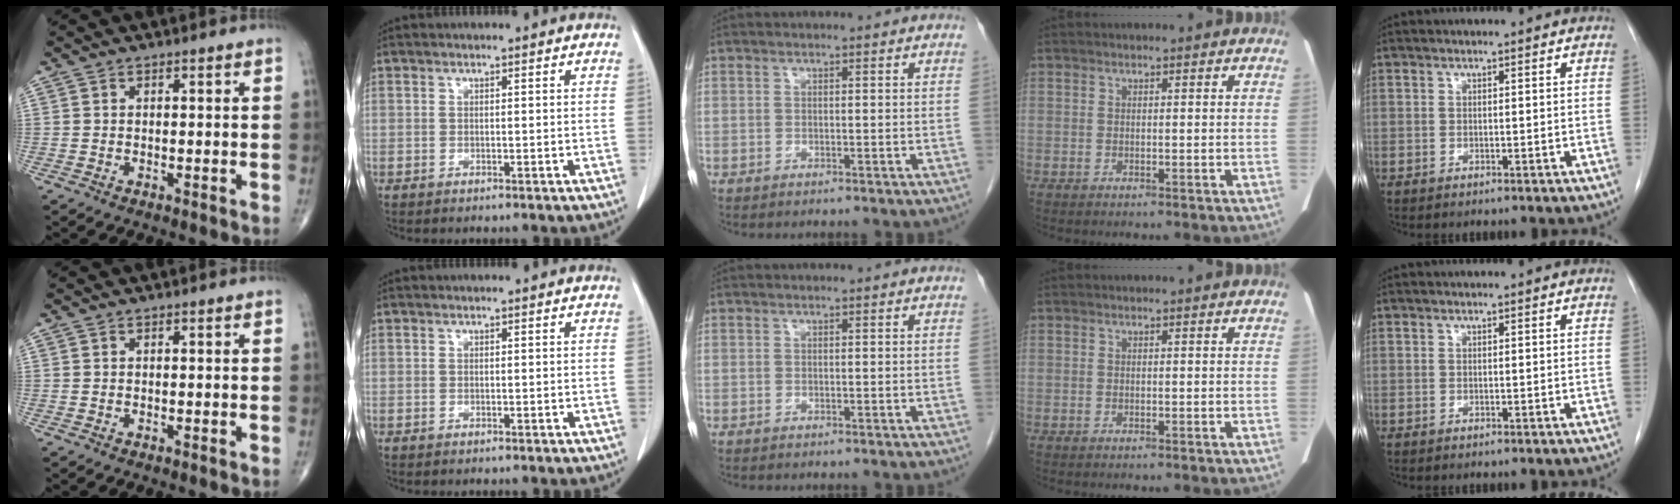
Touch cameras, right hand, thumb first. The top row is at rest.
{}